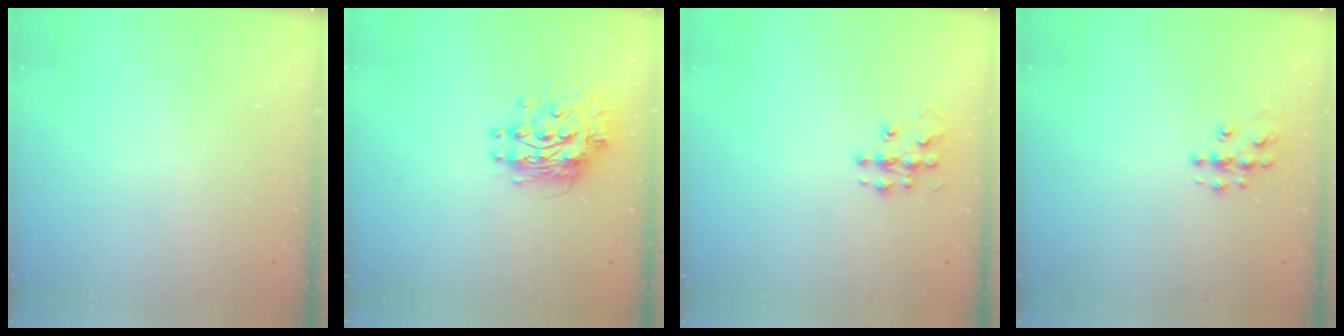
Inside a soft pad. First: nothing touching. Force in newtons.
{"total": 11.5, "press": 11.5, "slide": 1.0}
{"total": 9.6, "press": 9.6, "slide": 0.5}
{"total": 7.9, "press": 7.9, "slide": 0.3}